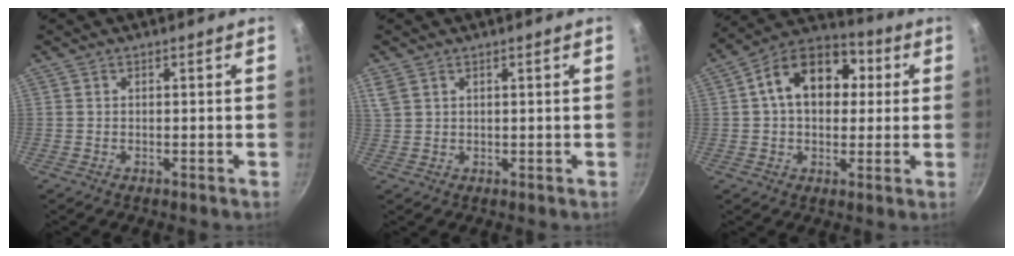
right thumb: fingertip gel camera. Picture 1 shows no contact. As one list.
[{"total": 3.4, "force": [1.8, 2.2, 1.8], "torque": [-0.037, 0.001, 0.043]}, {"total": 15.5, "force": [2.9, 10.9, 10.5], "torque": [-0.129, 0.028, 0.025]}]